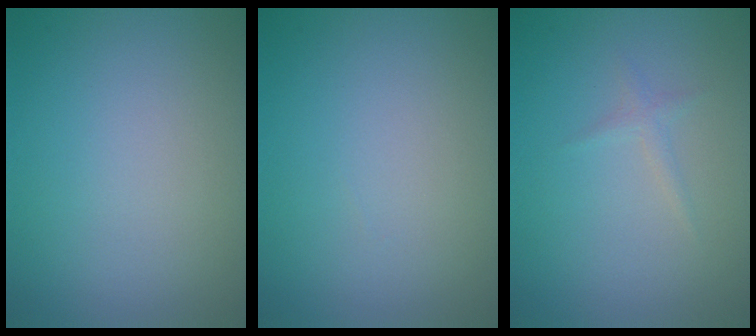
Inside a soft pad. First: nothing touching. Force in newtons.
{"total": 0.0}
{"total": 0.8, "press": 0.8, "slide": 0.0}